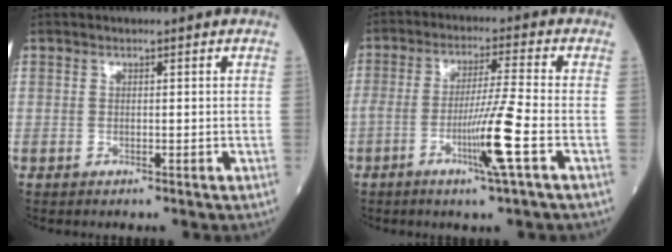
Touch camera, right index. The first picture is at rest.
{"total": 8.5, "force": [-3.2, -1.5, 7.8], "torque": [-0.150, -0.011, -0.061]}